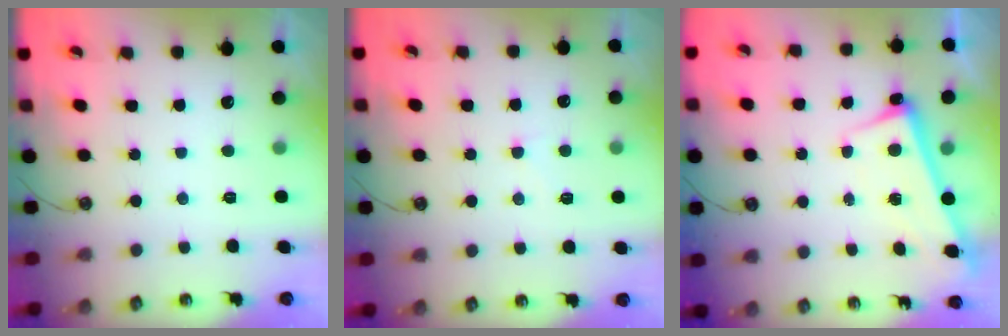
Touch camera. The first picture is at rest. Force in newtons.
{"total": 0.9, "press": 0.4, "slide": 0.8}
{"total": 2.8, "press": 2.6, "slide": 1.1}